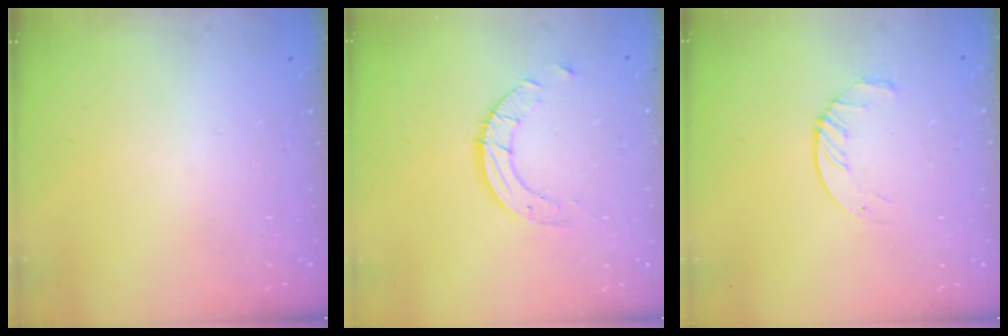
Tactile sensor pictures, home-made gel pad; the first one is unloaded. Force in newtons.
{"total": 5.1, "press": 5.1, "slide": 0.3}
{"total": 3.8, "press": 3.8, "slide": 0.4}